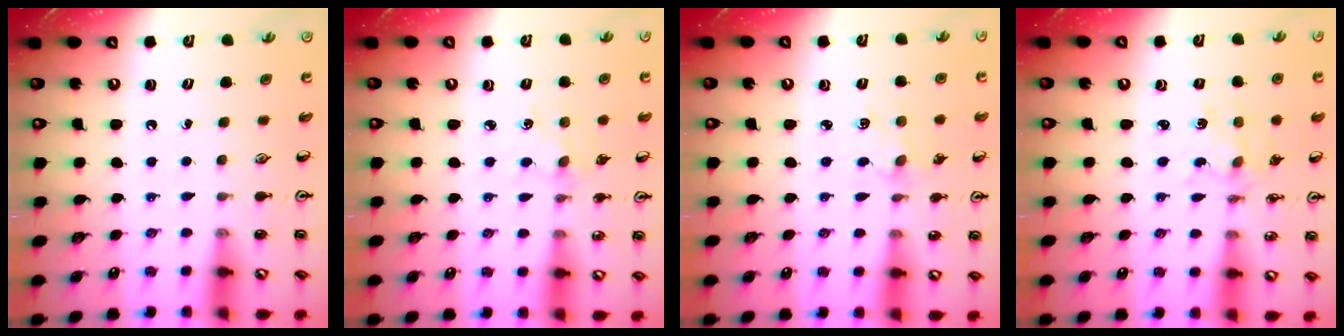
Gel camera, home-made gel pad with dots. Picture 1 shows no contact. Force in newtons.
{"total": 4.5, "press": 4.5, "slide": 0.5}
{"total": 3.2, "press": 3.2, "slide": 0.4}
{"total": 2.1, "press": 2.1, "slide": 0.3}